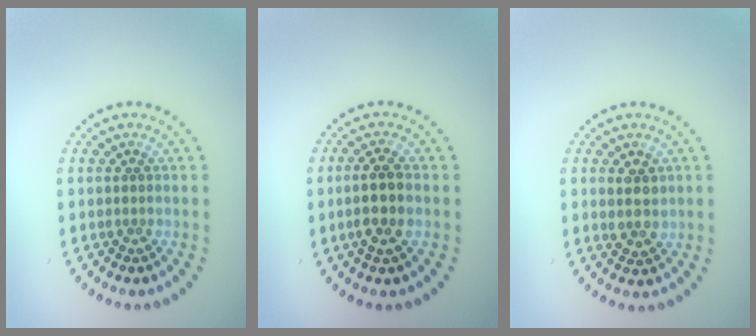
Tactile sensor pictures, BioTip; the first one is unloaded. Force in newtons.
{"total": 2.9, "press": 2.7, "slide": 0.8}
{"total": 2.4, "press": 2.2, "slide": 1.0}